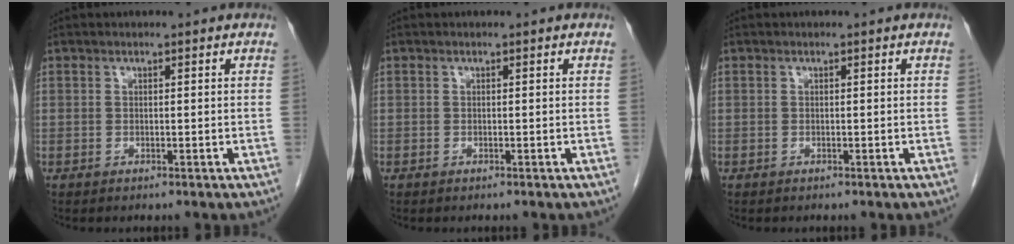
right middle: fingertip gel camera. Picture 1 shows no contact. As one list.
[{"total": 0.0}, {"total": 0.0}]